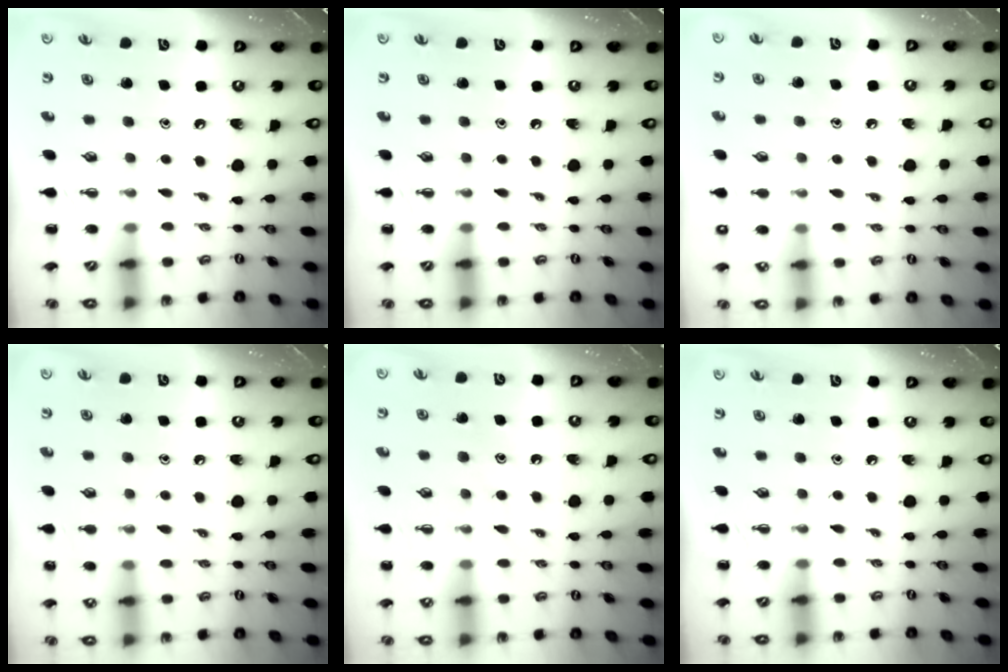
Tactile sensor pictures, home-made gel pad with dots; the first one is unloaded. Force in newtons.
{"total": 0.0}
{"total": 8.3, "press": 8.0, "slide": 2.3}
{"total": 6.5, "press": 6.1, "slide": 2.2}
{"total": 9.1, "press": 9.0, "slide": 1.4}
{"total": 0.0}